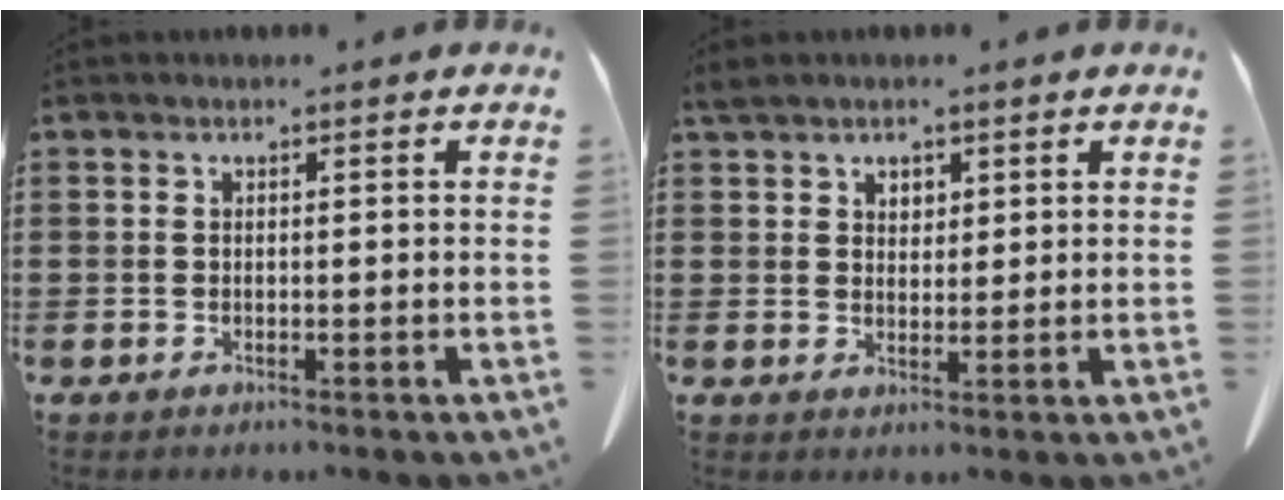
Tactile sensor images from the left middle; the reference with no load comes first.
{"total": 2.7, "force": [2.1, 1.6, 0.7], "torque": [-0.013, 0.003, 0.039]}